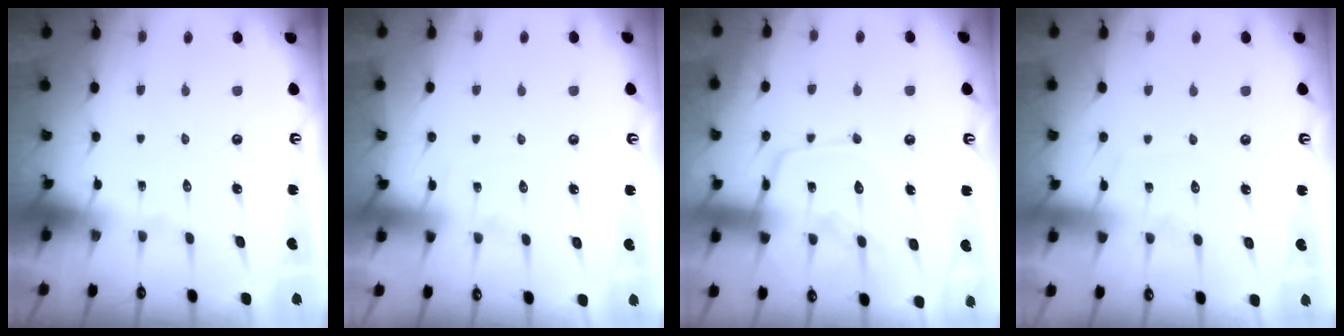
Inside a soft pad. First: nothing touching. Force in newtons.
{"total": 7.9, "press": 7.9, "slide": 0.9}
{"total": 15.6, "press": 15.6, "slide": 1.5}
{"total": 6.4, "press": 6.4, "slide": 0.8}